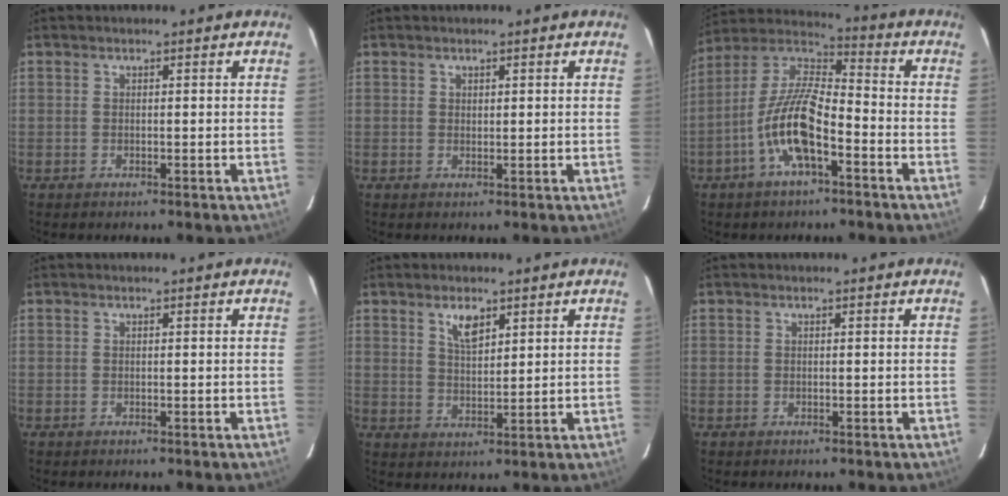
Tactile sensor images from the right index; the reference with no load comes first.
{"total": 0.8, "force": [0.5, 0.6, 0.2], "torque": [-0.003, 0.002, 0.008]}
{"total": 13.3, "force": [-5.7, 4.2, 11.3], "torque": [-0.234, 0.001, -0.113]}
{"total": 0.0}
{"total": 4.6, "force": [2.8, 1.9, 3.1], "torque": [-0.054, 0.000, 0.052]}
{"total": 0.0}